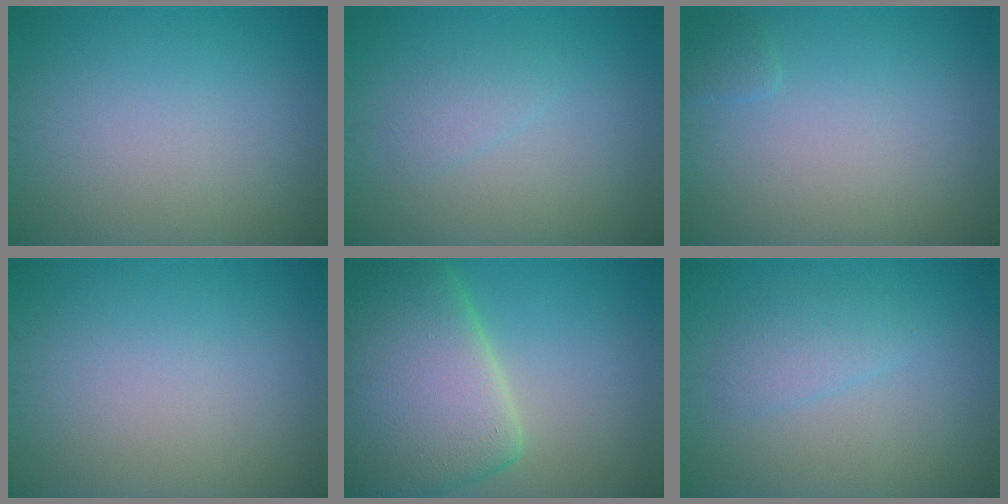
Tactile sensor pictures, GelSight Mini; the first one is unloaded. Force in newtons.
{"total": 1.3, "press": 1.3, "slide": 0.2}
{"total": 0.8, "press": 0.8, "slide": 0.1}
{"total": 0.0}
{"total": 11.8, "press": 11.7, "slide": 1.1}
{"total": 2.0, "press": 2.0, "slide": 0.1}